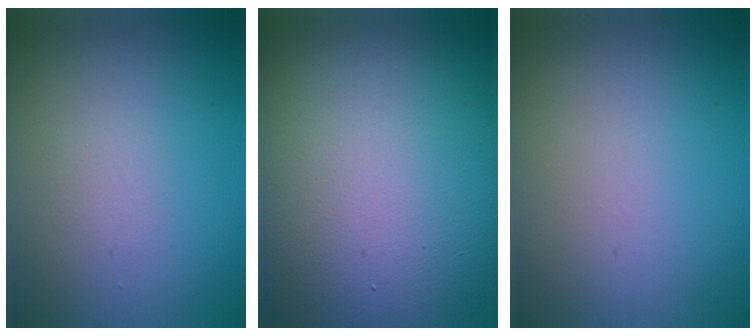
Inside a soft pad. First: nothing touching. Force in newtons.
{"total": 15.4, "press": 15.3, "slide": 0.7}
{"total": 0.0}